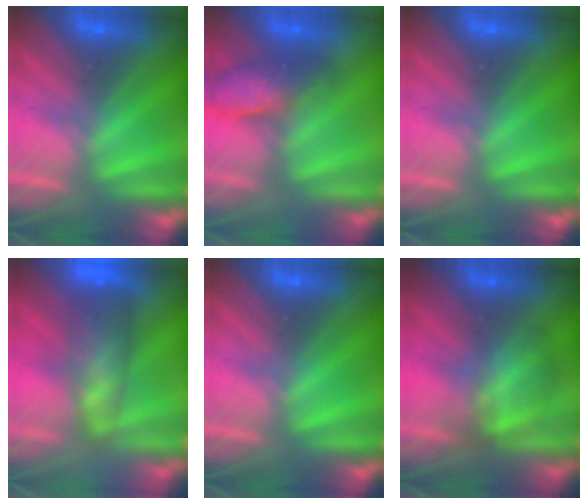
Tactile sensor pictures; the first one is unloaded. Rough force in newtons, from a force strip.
{"total": 5.0}
{"total": 0.0}
{"total": 7.7}
{"total": 0.0}
{"total": 2.9}